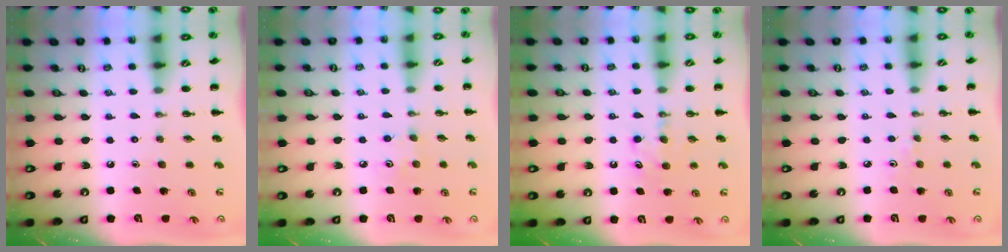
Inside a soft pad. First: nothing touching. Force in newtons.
{"total": 4.8, "press": 4.7, "slide": 1.0}
{"total": 5.1, "press": 4.9, "slide": 1.6}
{"total": 2.9, "press": 2.7, "slide": 0.9}